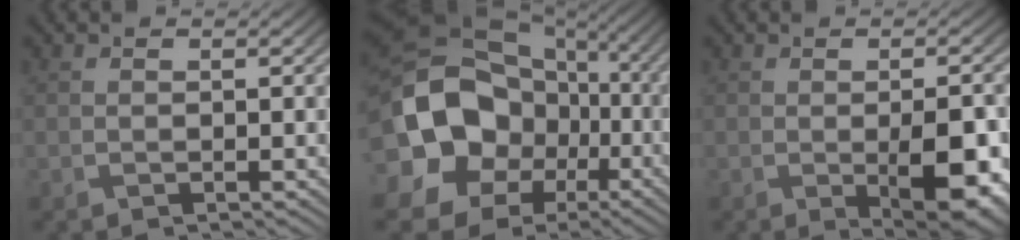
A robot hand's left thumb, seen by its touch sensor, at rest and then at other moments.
{"total": 18.5, "force": [-1.0, 15.2, 10.5], "torque": [-0.244, -0.031, 0.002]}
{"total": 6.2, "force": [-1.2, 2.8, 5.3], "torque": [-0.078, -0.021, -0.005]}